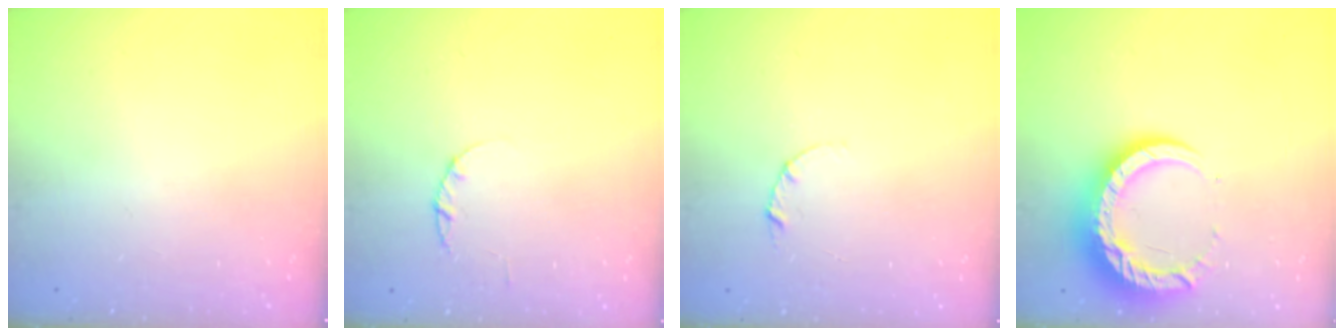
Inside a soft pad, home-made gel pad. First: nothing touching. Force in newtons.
{"total": 1.7, "press": 1.7, "slide": 0.3}
{"total": 2.1, "press": 2.1, "slide": 0.1}
{"total": 13.5, "press": 13.4, "slide": 1.5}